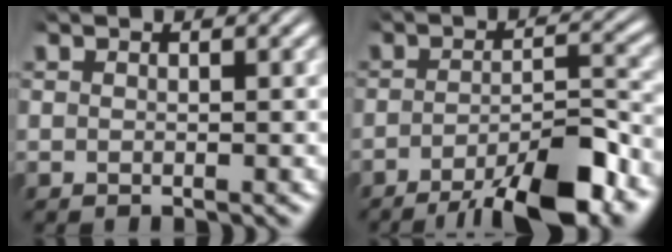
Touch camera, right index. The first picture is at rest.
{"total": 8.3, "force": [-5.9, 2.0, 5.5], "torque": [-0.074, -0.012, -0.089]}